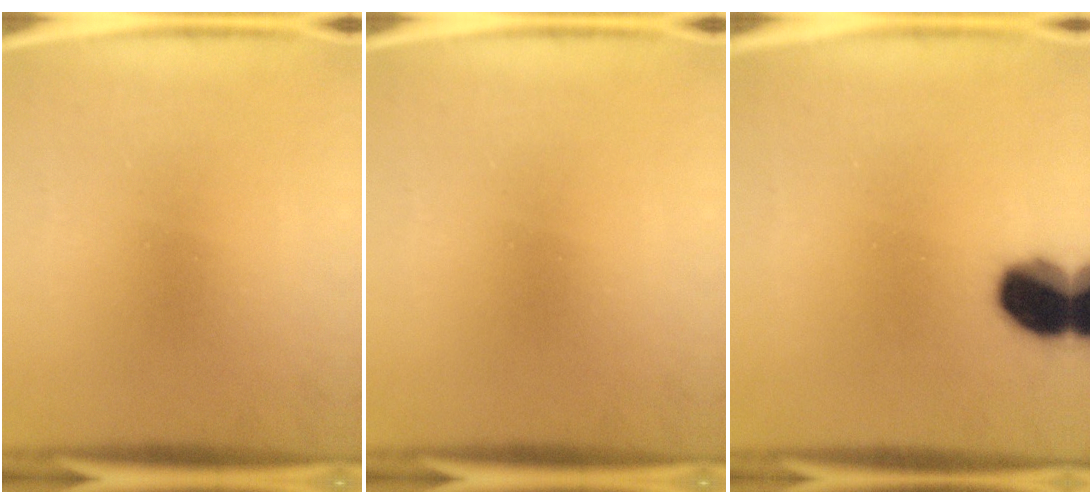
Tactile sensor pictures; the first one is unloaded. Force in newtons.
{"total": 0.0}
{"total": 11.6}